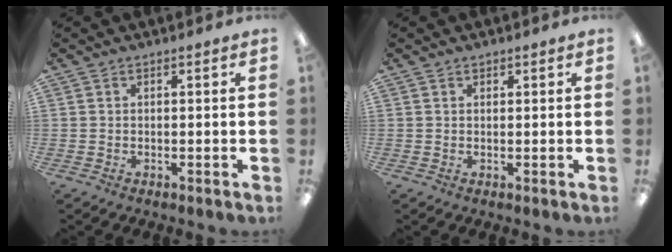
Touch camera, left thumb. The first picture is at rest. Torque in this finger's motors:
{"motor_torque": [-0.02, -0.11, -0.09, -0.05, -0.03]}